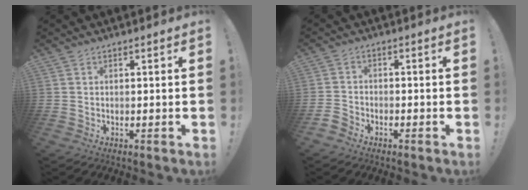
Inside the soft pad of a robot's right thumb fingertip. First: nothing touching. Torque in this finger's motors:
{"motor_torque": [0.03, 0.12, -0.10, -0.18, 0.02]}